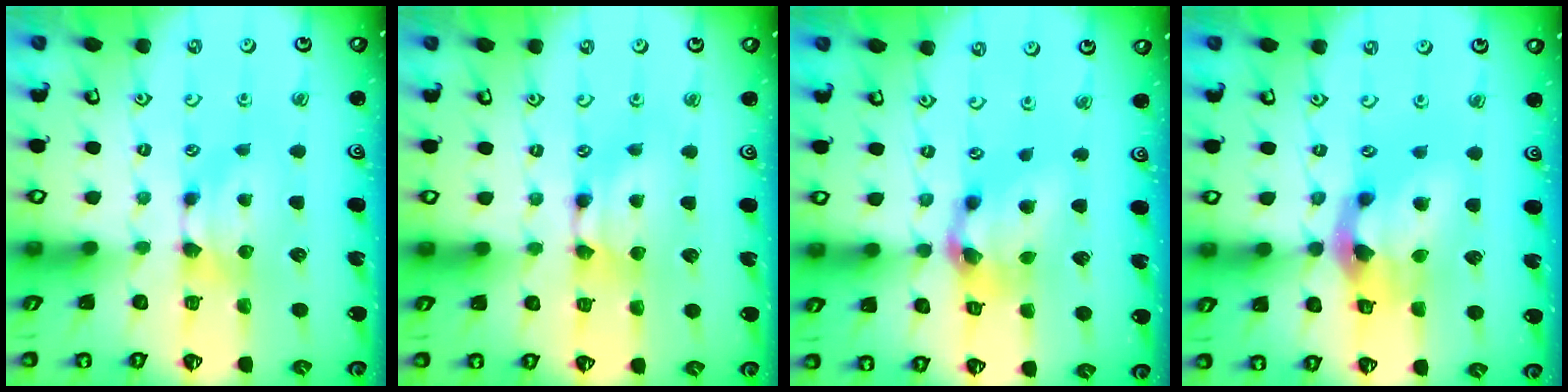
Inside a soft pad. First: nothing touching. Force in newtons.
{"total": 1.8, "press": 1.8, "slide": 0.2}
{"total": 6.5, "press": 6.1, "slide": 2.2}
{"total": 6.4, "press": 6.0, "slide": 2.2}